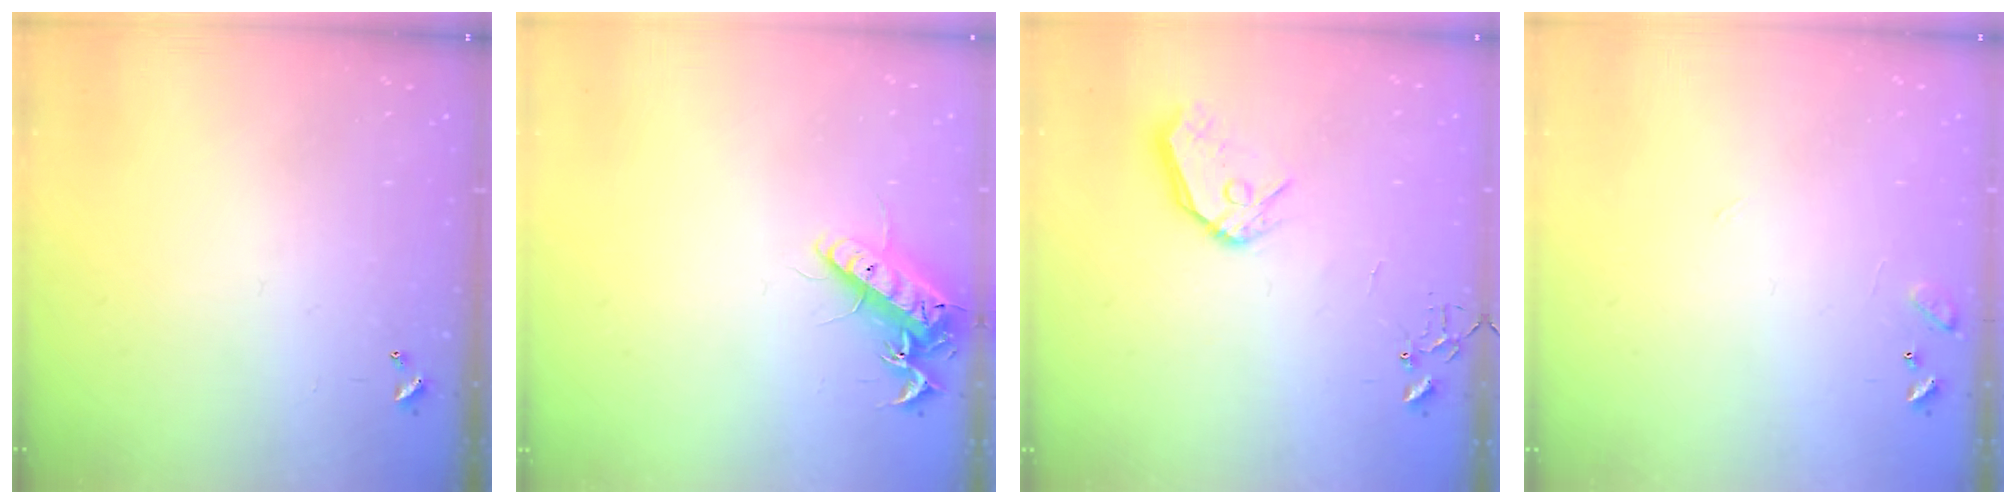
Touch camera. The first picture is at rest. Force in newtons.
{"total": 14.2, "press": 14.2, "slide": 1.4}
{"total": 11.3, "press": 11.2, "slide": 1.5}
{"total": 8.4, "press": 8.4, "slide": 0.5}